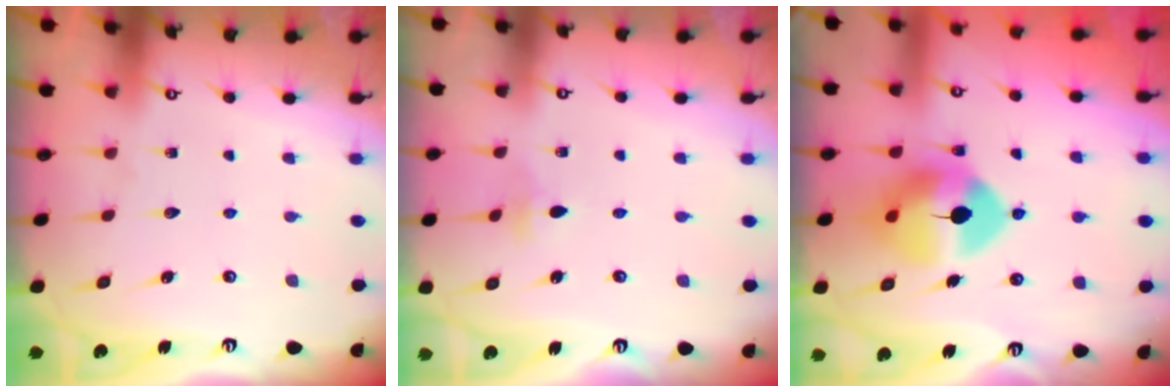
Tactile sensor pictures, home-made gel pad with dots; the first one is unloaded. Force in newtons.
{"total": 2.8, "press": 2.7, "slide": 0.9}
{"total": 10.0, "press": 9.9, "slide": 1.3}